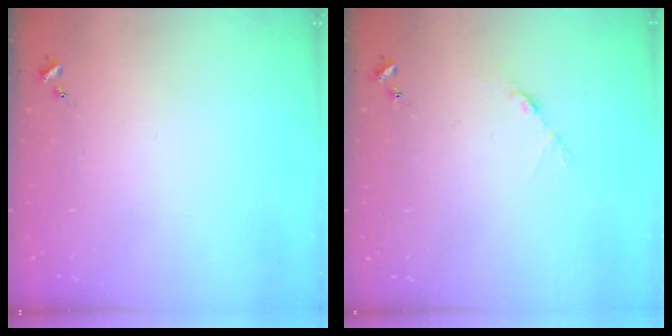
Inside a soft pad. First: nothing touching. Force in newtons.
{"total": 4.0, "press": 3.9, "slide": 0.5}